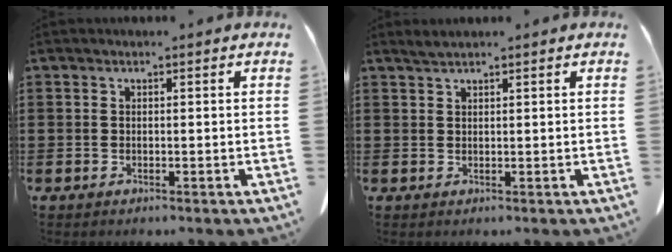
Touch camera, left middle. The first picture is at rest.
{"total": 1.1, "force": [1.0, 0.0, 0.5], "torque": [-0.012, 0.000, 0.019]}